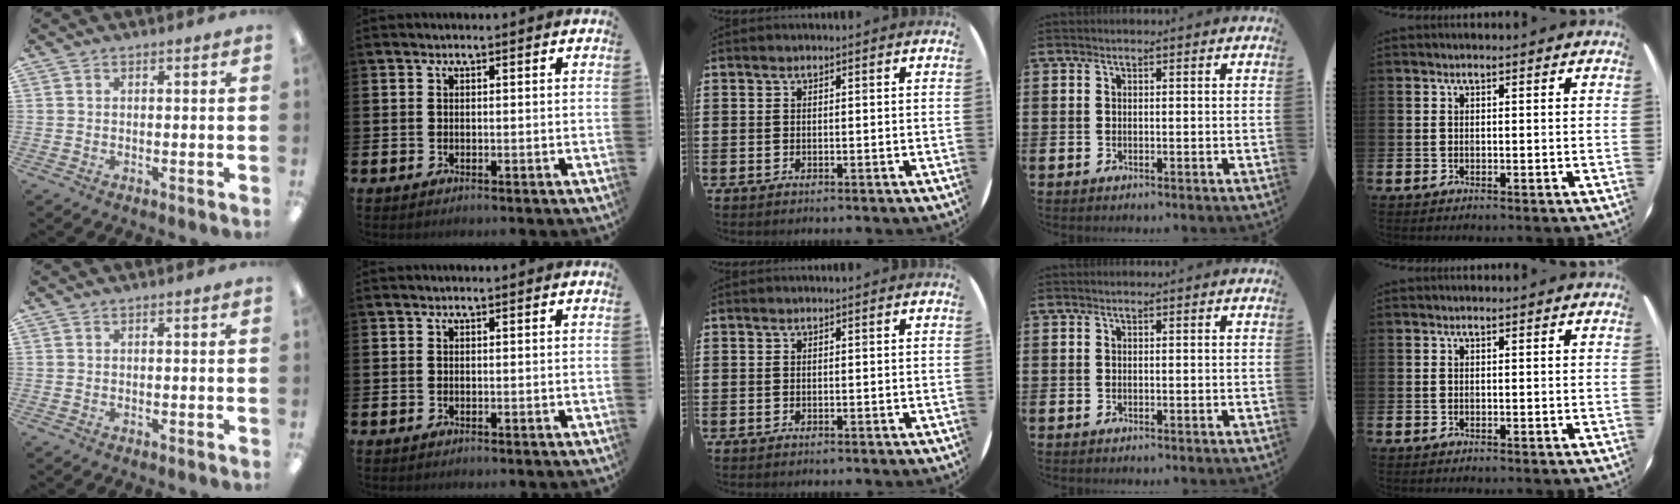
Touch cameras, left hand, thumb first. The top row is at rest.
{}